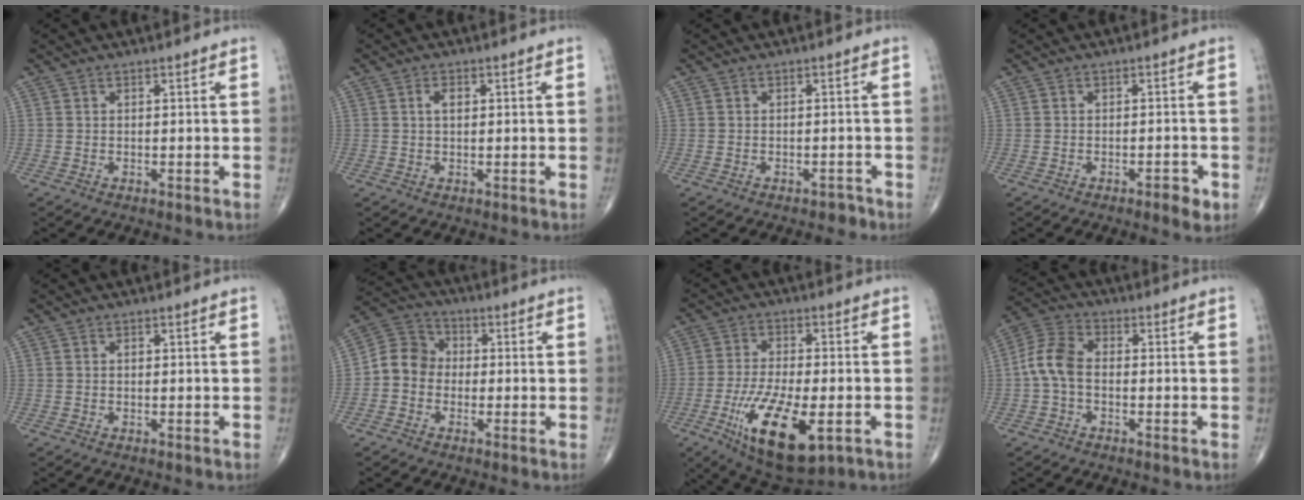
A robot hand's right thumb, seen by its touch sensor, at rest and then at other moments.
{"total": 2.3, "force": [0.5, 1.3, 1.8], "torque": [-0.031, 0.004, 0.009]}
{"total": 1.2, "force": [-1.0, 0.7, 0.1], "torque": [-0.003, 0.013, -0.014]}
{"total": 3.0, "force": [-1.6, 1.0, 2.3], "torque": [-0.032, 0.004, -0.022]}
{"total": 0.6, "force": [0.1, 0.4, 0.4], "torque": [-0.008, 0.001, 0.002]}
{"total": 7.6, "force": [-1.1, 6.6, 3.5], "torque": [-0.046, 0.032, -0.037]}
{"total": 16.8, "force": [-5.9, 6.6, 14.3], "torque": [-0.260, -0.007, -0.087]}
{"total": 7.3, "force": [-0.9, 4.6, 5.6], "torque": [-0.115, 0.022, -0.031]}